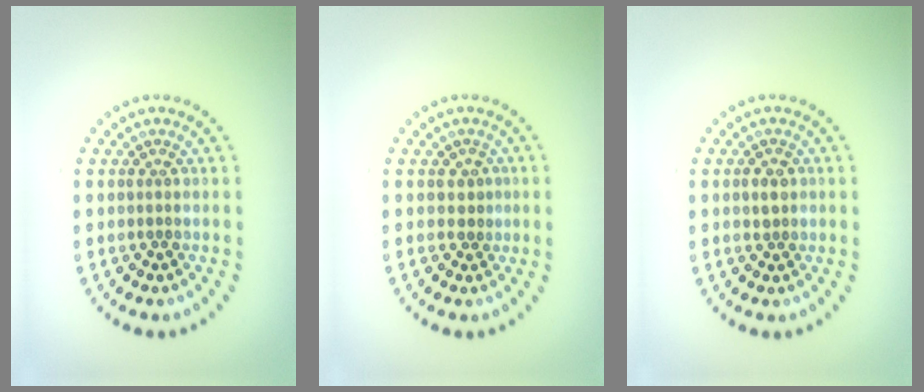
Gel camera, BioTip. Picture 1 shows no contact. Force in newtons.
{"total": 1.2, "press": 1.0, "slide": 0.7}
{"total": 1.2, "press": 1.1, "slide": 0.4}